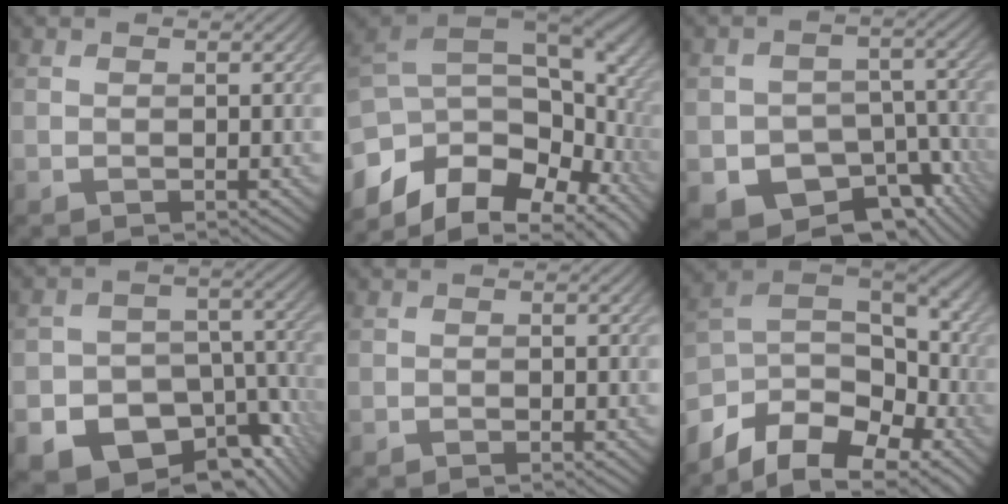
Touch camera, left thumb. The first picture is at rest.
{"total": 15.2, "force": [-4.4, 9.6, 10.9], "torque": [-0.260, -0.011, -0.065]}
{"total": 12.0, "force": [-6.8, 8.1, 5.7], "torque": [-0.080, -0.026, -0.097]}
{"total": 16.6, "force": [-9.8, 11.4, 7.0], "torque": [-0.119, -0.047, -0.129]}
{"total": 0.5, "force": [-0.4, 0.1, 0.3], "torque": [-0.003, 0.000, -0.008]}
{"total": 12.9, "force": [-7.4, 7.8, 7.2], "torque": [-0.182, -0.015, -0.099]}